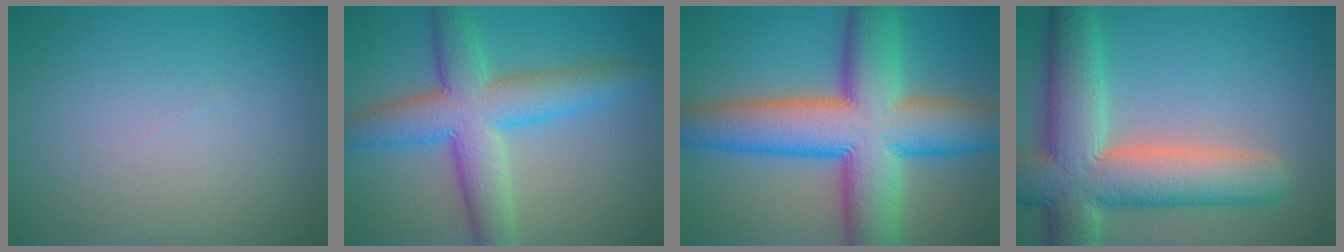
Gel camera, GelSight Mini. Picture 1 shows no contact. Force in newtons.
{"total": 7.8, "press": 7.8, "slide": 0.2}
{"total": 14.2, "press": 14.2, "slide": 0.4}
{"total": 11.1, "press": 11.0, "slide": 1.0}